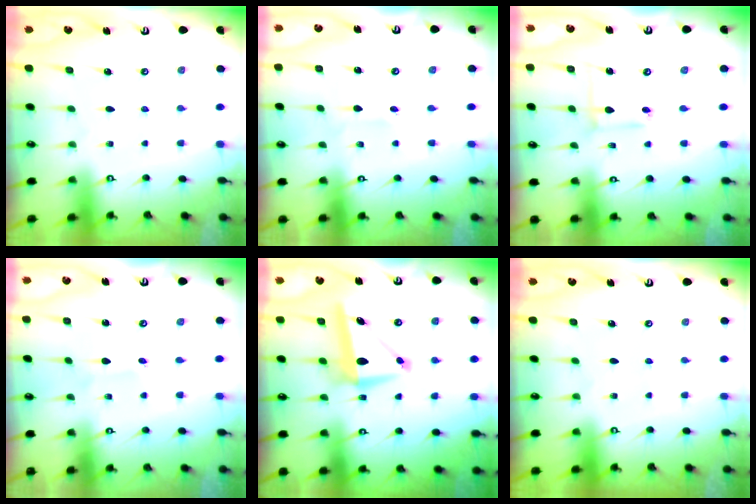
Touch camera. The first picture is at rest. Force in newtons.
{"total": 1.9, "press": 1.9, "slide": 0.2}
{"total": 6.2, "press": 6.2, "slide": 0.6}
{"total": 1.4, "press": 1.4, "slide": 0.1}
{"total": 9.7, "press": 9.5, "slide": 1.9}
{"total": 0.0}